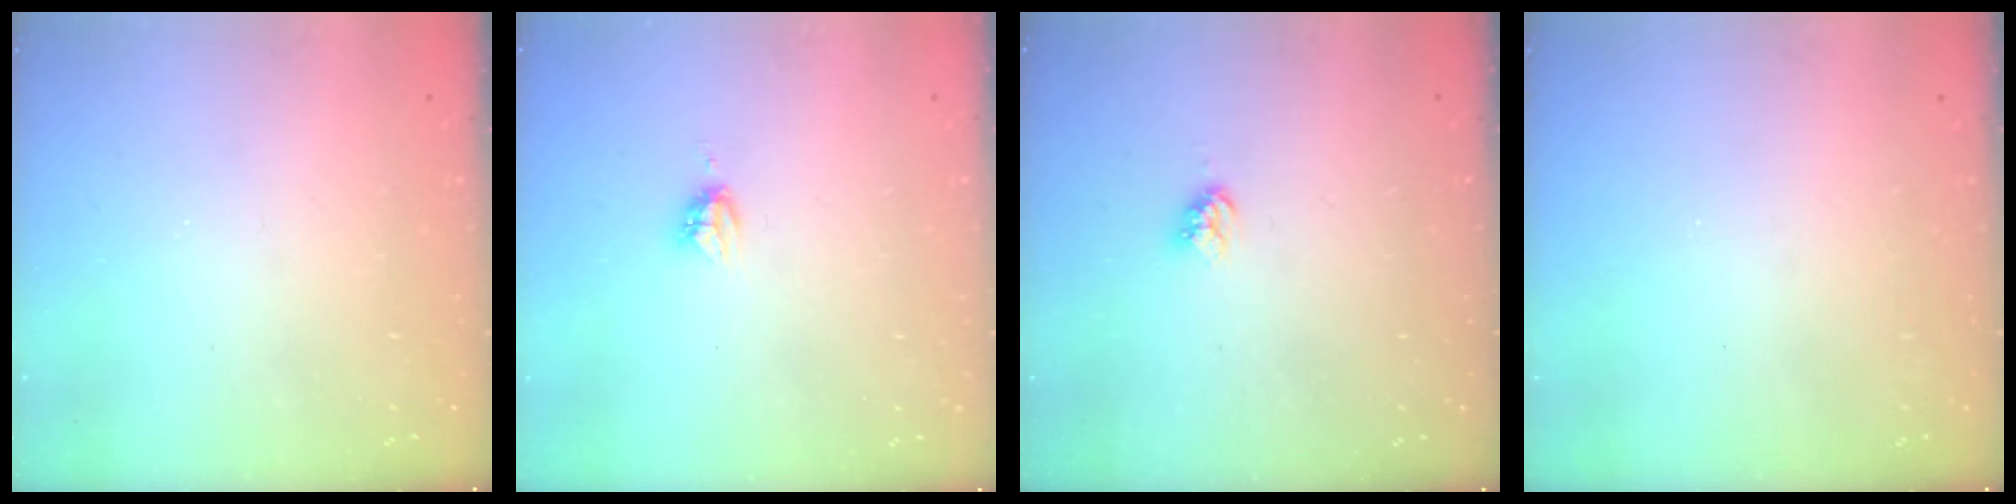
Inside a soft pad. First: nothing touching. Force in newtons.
{"total": 4.1, "press": 4.1, "slide": 0.2}
{"total": 3.9, "press": 3.9, "slide": 0.4}
{"total": 0.0}